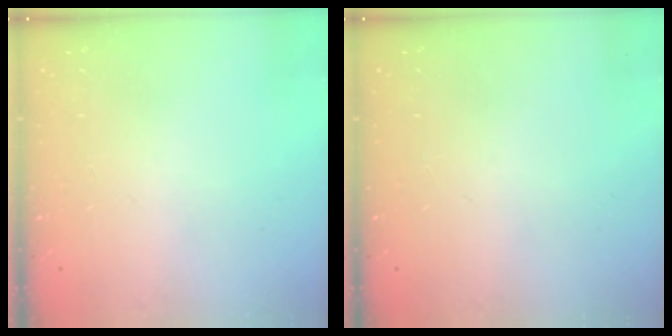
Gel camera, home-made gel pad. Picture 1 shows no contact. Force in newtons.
{"total": 0.0}